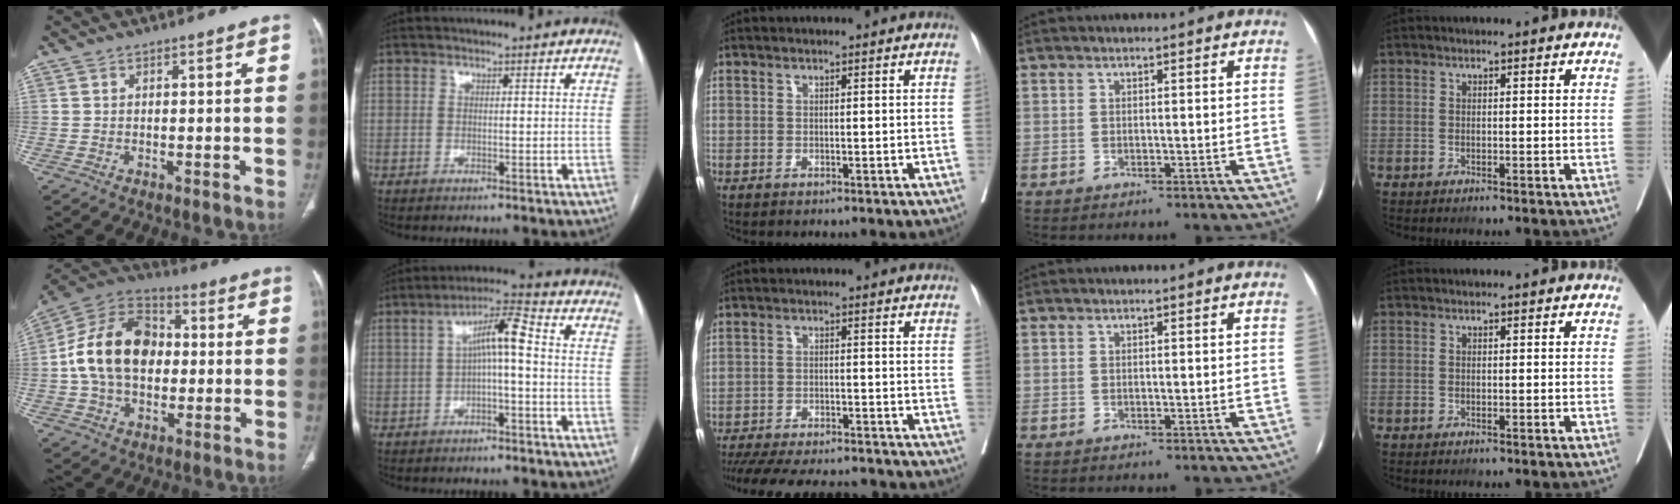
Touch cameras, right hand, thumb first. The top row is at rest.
{"thumb": {"total": 17.2, "force": [0.2, 11.8, 12.5], "torque": [-0.213, 0.032, -0.006]}, "index": {"total": 6.8, "force": [0.0, 1.0, 6.7], "torque": [-0.115, 0.030, -0.001]}, "middle": {"total": 18.7, "force": [-16.8, 3.4, 7.4], "torque": [-0.161, -0.025, -0.232]}}